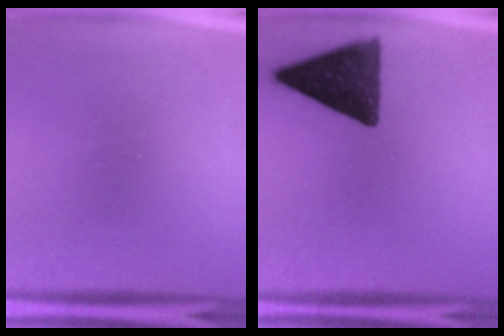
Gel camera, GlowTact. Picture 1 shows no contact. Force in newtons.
{"total": 13.8}